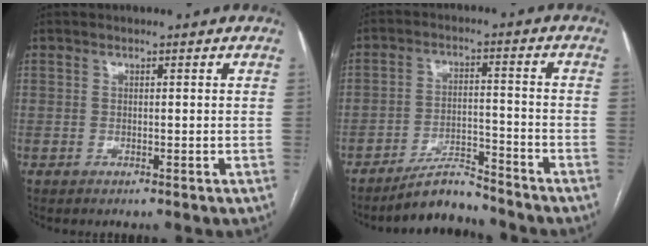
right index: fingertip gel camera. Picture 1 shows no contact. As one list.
[{"total": 6.1, "force": [-5.9, 1.0, 1.2], "torque": [-0.020, 0.004, -0.101]}]